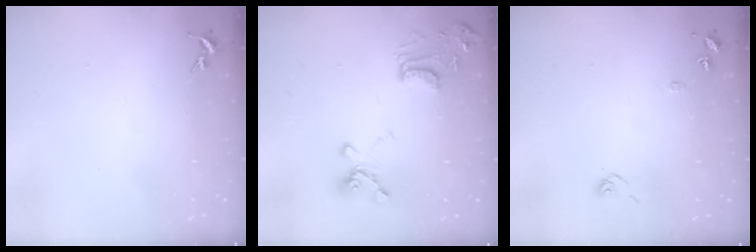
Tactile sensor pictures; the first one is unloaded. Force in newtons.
{"total": 14.3, "press": 14.2, "slide": 1.7}
{"total": 7.2, "press": 7.2, "slide": 0.7}